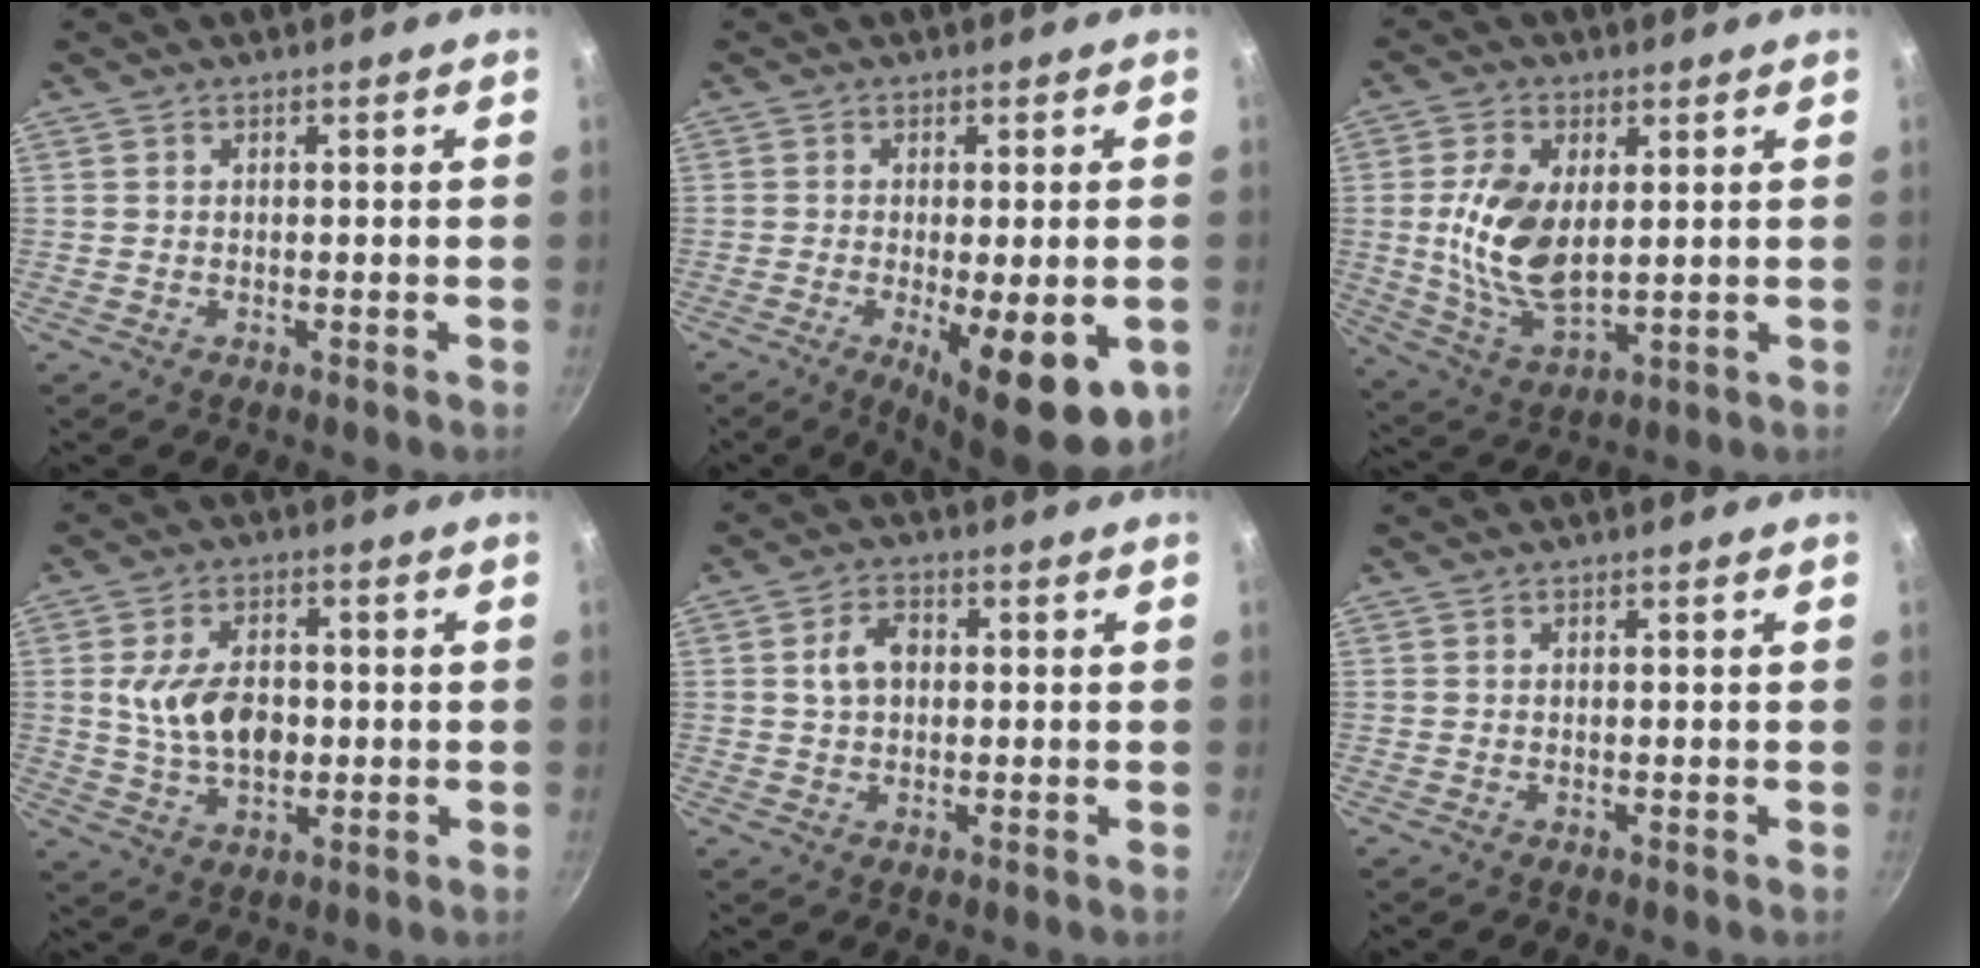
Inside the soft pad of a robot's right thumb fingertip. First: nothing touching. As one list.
[{"total": 15.2, "force": [-5.3, 5.2, 13.3], "torque": [-0.151, -0.014, -0.060]}, {"total": 13.1, "force": [1.7, 7.2, 10.8], "torque": [-0.203, -0.015, 0.041]}, {"total": 10.5, "force": [0.6, 6.5, 8.2], "torque": [-0.134, 0.001, 0.017]}, {"total": 5.1, "force": [0.7, 3.6, 3.6], "torque": [-0.060, 0.011, 0.010]}, {"total": 0.0}]